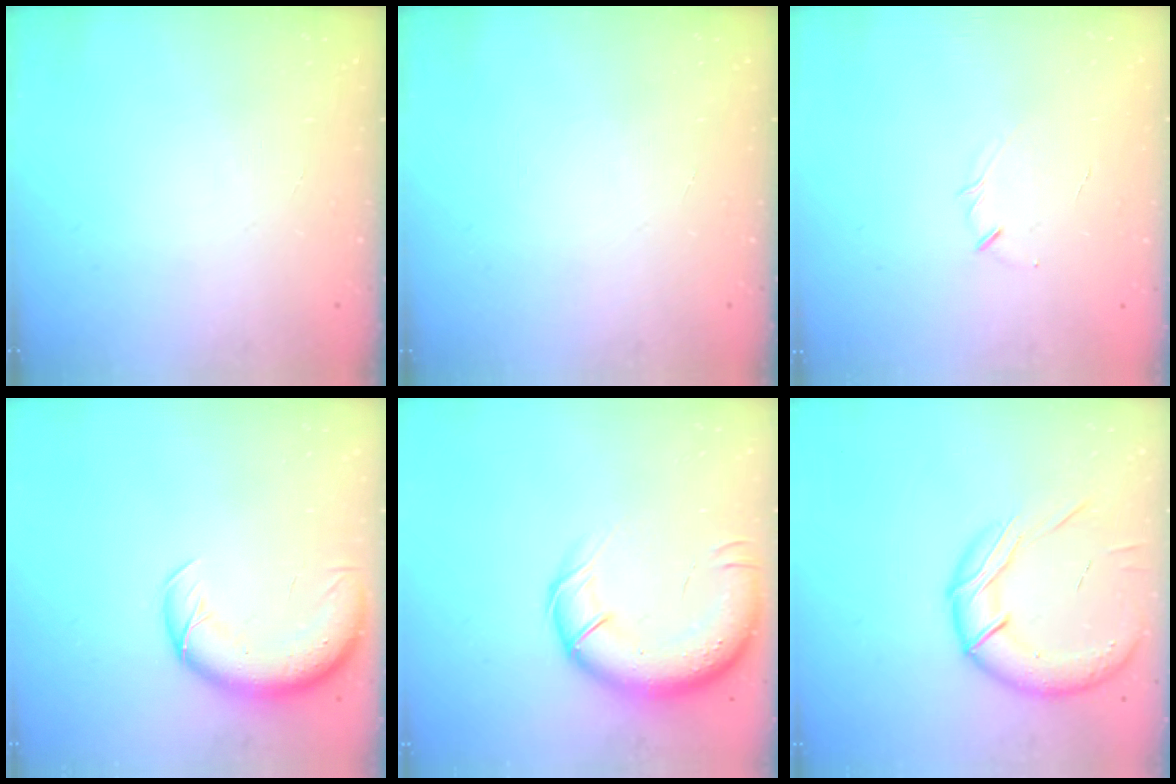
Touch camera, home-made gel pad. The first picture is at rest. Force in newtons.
{"total": 0.0}
{"total": 2.4, "press": 2.3, "slide": 0.5}
{"total": 9.9, "press": 9.6, "slide": 2.6}
{"total": 16.8, "press": 16.3, "slide": 4.1}
{"total": 17.1, "press": 16.9, "slide": 2.6}